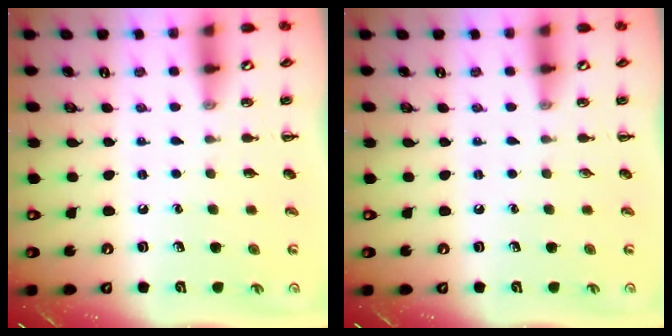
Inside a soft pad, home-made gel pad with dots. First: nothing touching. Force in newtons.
{"total": 0.0}